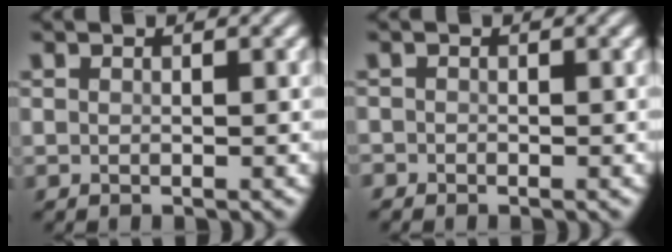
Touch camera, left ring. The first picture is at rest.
{"total": 0.6, "force": [-0.5, 0.4, 0.0], "torque": [0.004, -0.003, -0.010]}